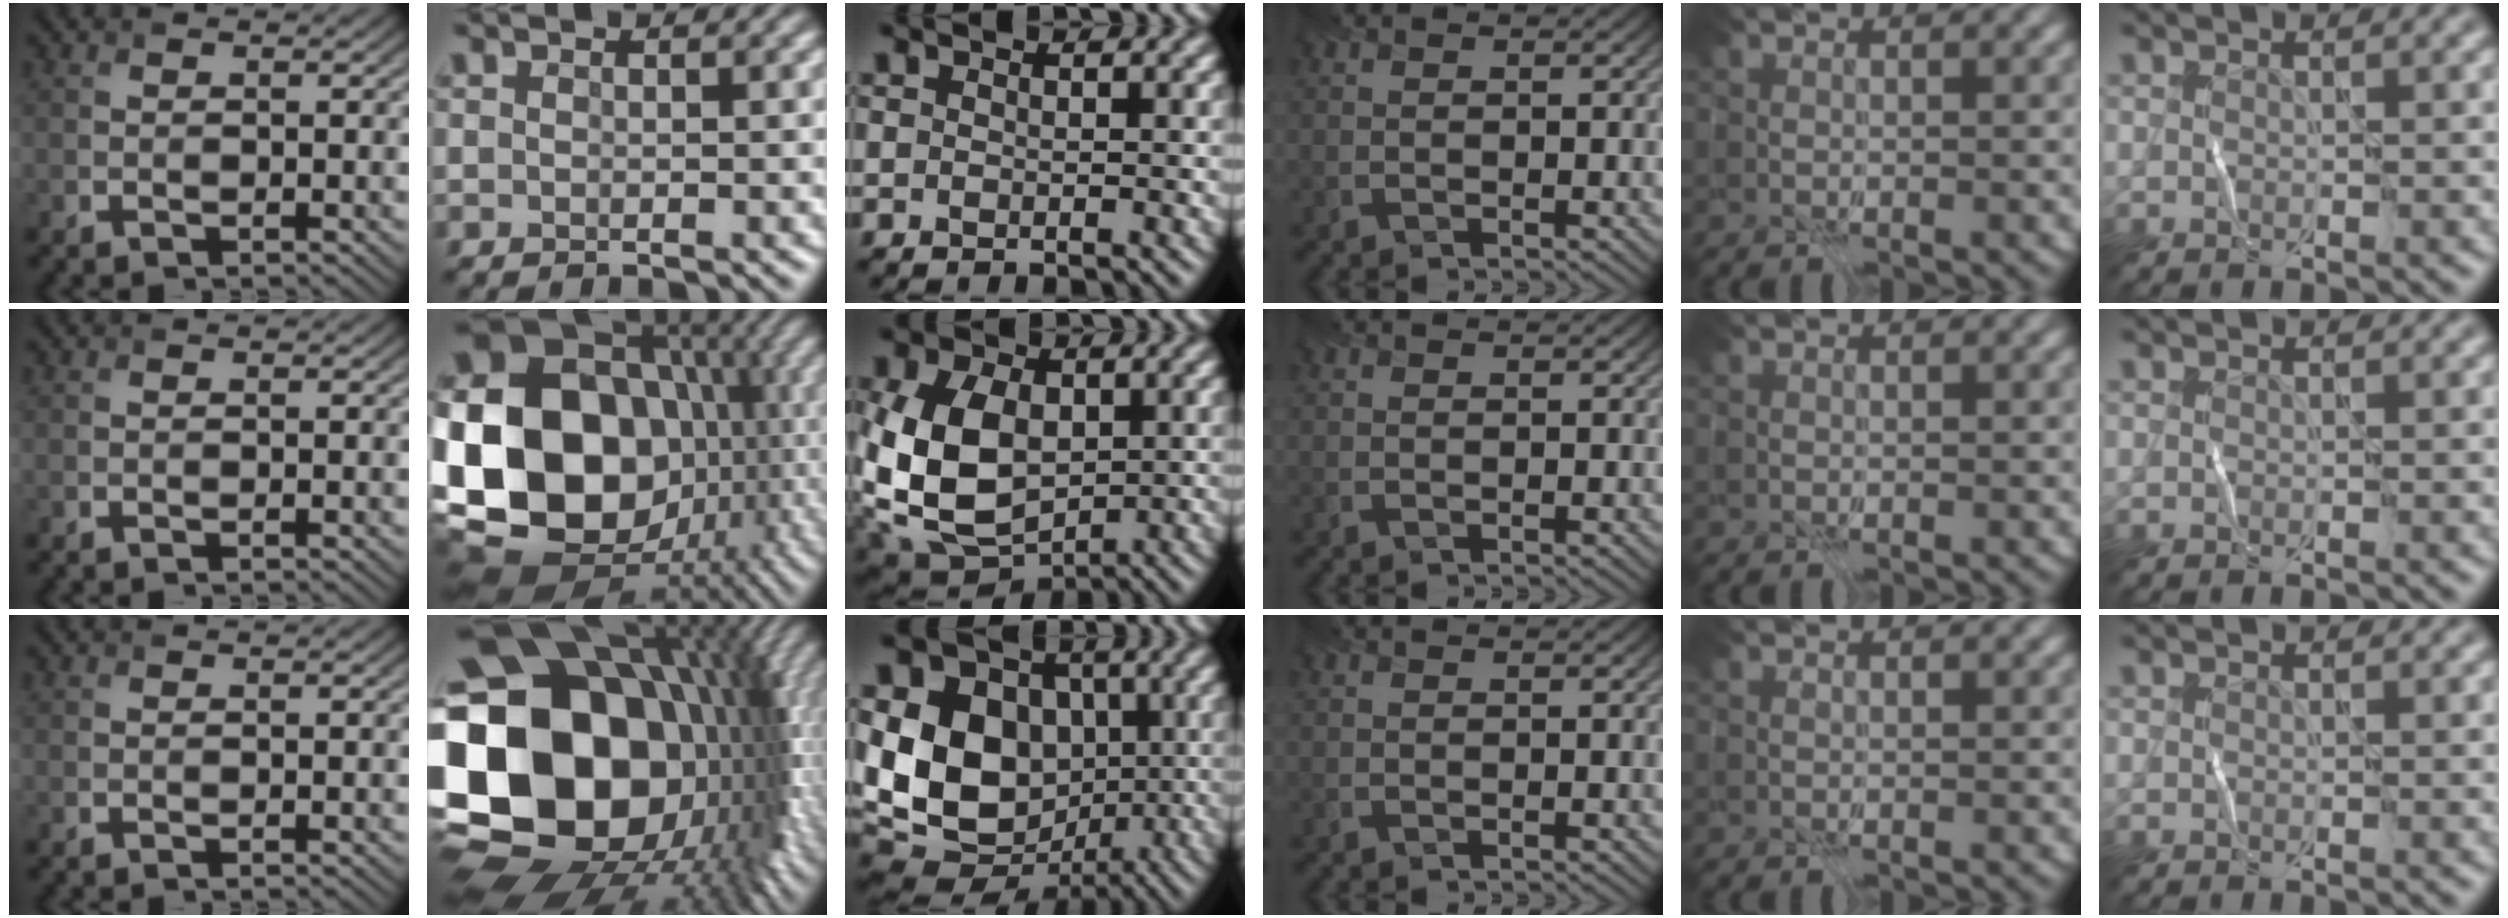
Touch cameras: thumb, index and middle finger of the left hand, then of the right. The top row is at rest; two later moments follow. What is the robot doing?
{"motion": "fold", "object": "file"}